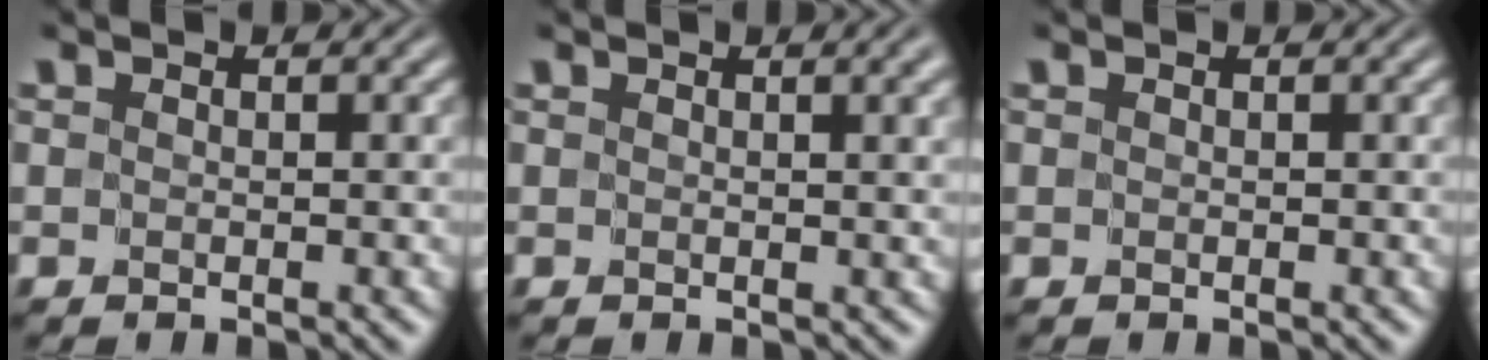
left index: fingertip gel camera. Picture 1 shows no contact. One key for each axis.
{"total": 1.9, "fx": 1.0, "fy": 0.4, "fz": 1.6, "tx": -0.016, "ty": 0.000, "tz": 0.014}
{"total": 0.0}